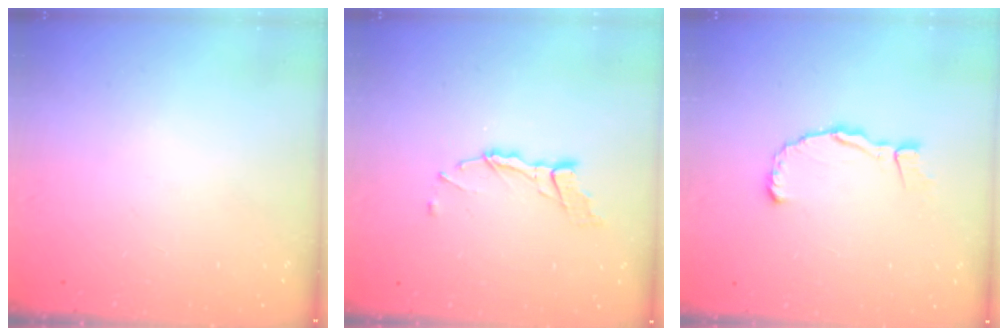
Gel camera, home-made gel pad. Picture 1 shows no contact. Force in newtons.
{"total": 7.7, "press": 7.7, "slide": 0.7}
{"total": 7.3, "press": 7.2, "slide": 0.8}